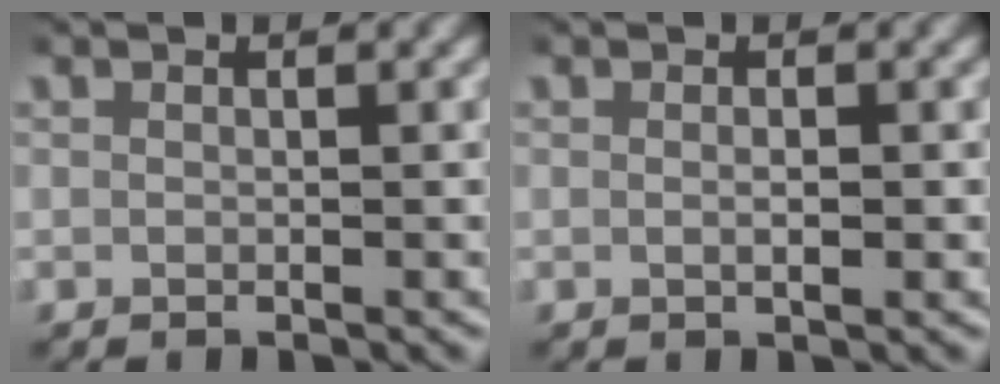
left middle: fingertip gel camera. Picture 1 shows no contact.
{"total": 0.7, "force": [0.0, 0.2, 0.7], "torque": [-0.013, -0.002, -0.001]}